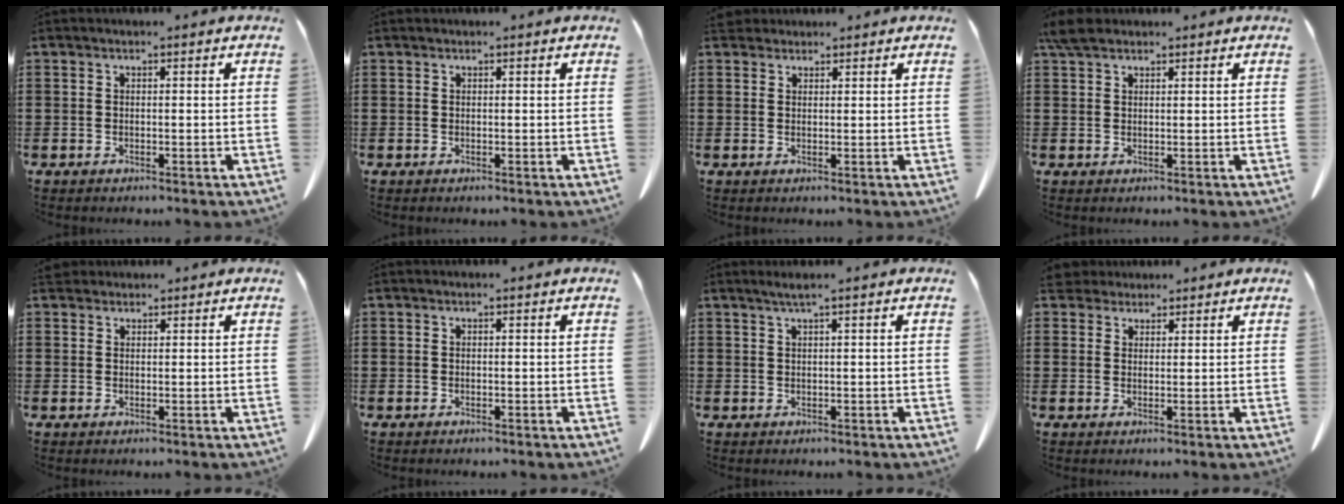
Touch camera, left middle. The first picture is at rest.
{"total": 0.0}
{"total": 2.2, "force": [2.0, 0.9, 0.5], "torque": [-0.016, 0.004, 0.040]}
{"total": 3.0, "force": [2.4, 1.3, 1.2], "torque": [-0.032, 0.005, 0.047]}
{"total": 1.9, "force": [1.7, 0.8, 0.4], "torque": [-0.014, 0.004, 0.035]}
{"total": 0.0}
{"total": 1.5, "force": [0.9, -0.2, 1.2], "torque": [-0.023, -0.003, 0.017]}
{"total": 2.8, "force": [2.6, 1.0, 0.3], "torque": [-0.007, -0.003, 0.051]}